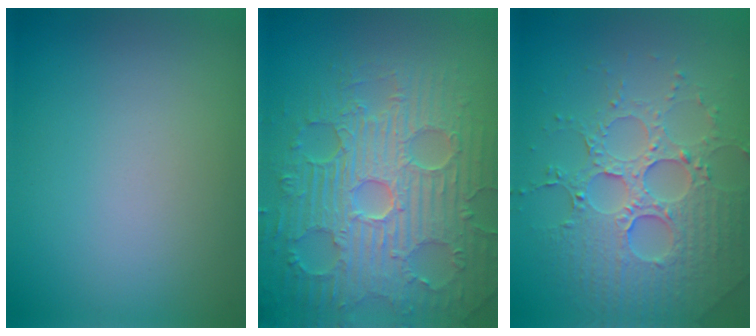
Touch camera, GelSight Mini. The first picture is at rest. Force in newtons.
{"total": 9.4, "press": 6.9, "slide": 6.4}
{"total": 6.0, "press": 5.0, "slide": 3.4}